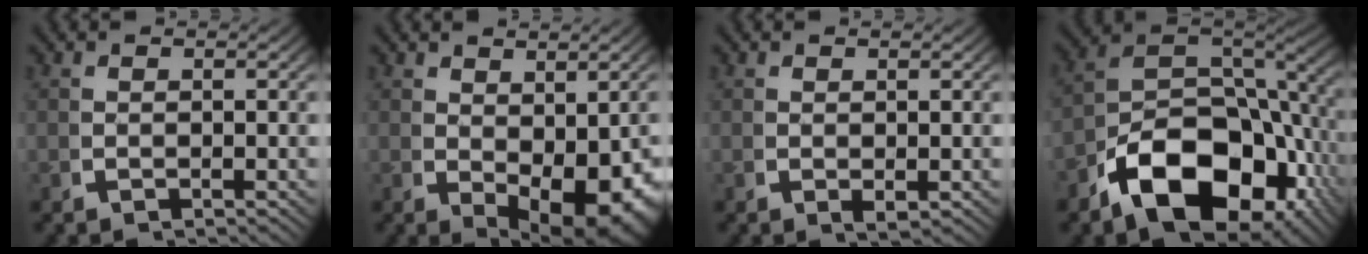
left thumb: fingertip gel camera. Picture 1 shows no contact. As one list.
[{"total": 7.0, "force": [-0.7, 4.2, 5.6], "torque": [-0.095, -0.039, 0.018]}, {"total": 0.8, "force": [0.3, 0.4, 0.6], "torque": [-0.014, -0.005, 0.010]}, {"total": 15.7, "force": [-3.7, 10.3, 11.2], "torque": [-0.215, -0.063, -0.035]}]